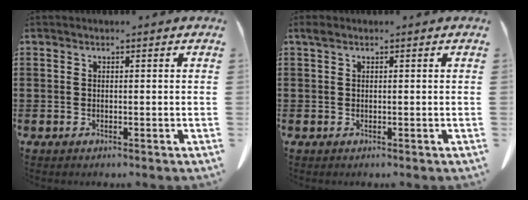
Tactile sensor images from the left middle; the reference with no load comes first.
{"total": 0.8, "force": [0.4, 0.5, 0.4], "torque": [-0.011, 0.003, 0.008]}